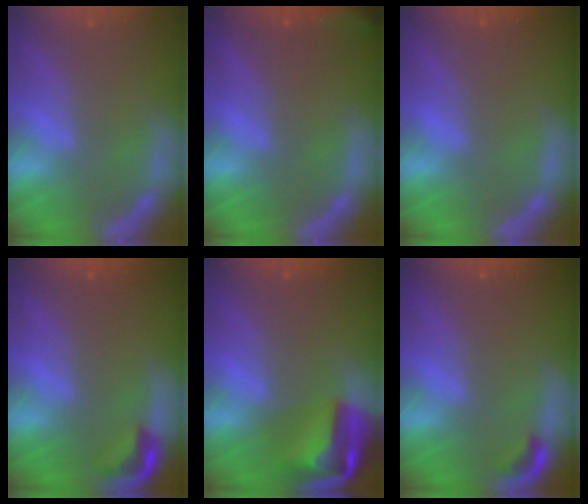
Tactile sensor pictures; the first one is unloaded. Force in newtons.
{"total": 2.9}
{"total": 0.0}
{"total": 2.4}
{"total": 7.4}
{"total": 1.4}